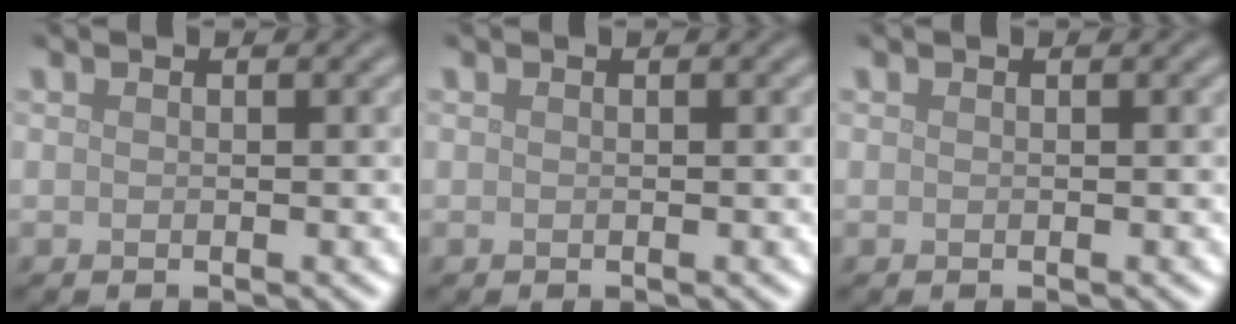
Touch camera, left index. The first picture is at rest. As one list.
[{"total": 0.0}, {"total": 0.0}]